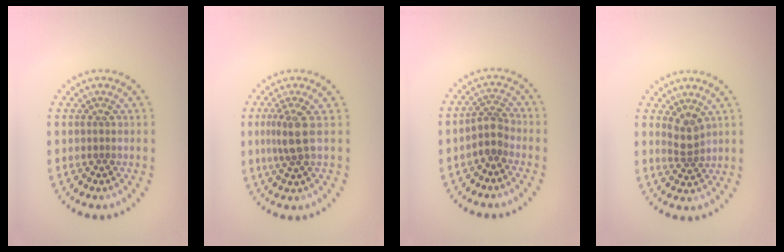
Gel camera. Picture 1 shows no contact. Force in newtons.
{"total": 2.7, "press": 2.3, "slide": 1.4}
{"total": 2.3, "press": 1.9, "slide": 1.4}
{"total": 2.0, "press": 1.7, "slide": 1.1}